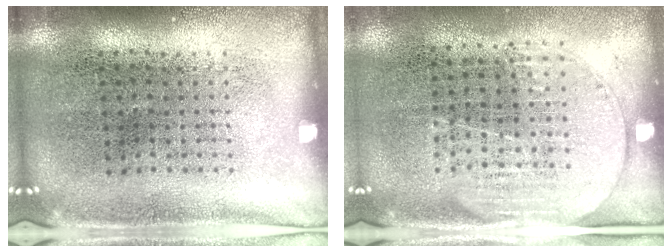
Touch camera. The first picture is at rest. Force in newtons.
{"total": 1.5, "press": 1.3, "slide": 0.7}